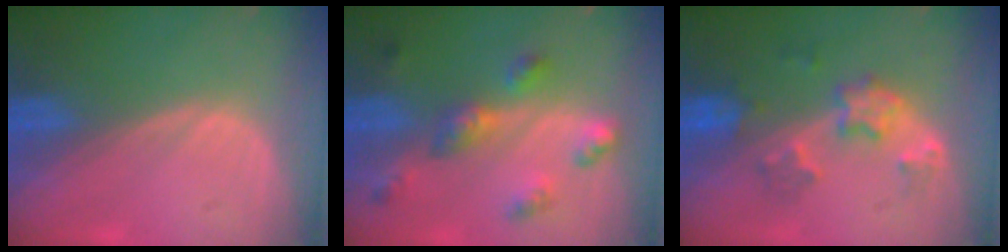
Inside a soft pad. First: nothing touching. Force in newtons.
{"total": 6.3, "press": 5.8, "slide": 2.4}
{"total": 6.0, "press": 5.5, "slide": 2.4}